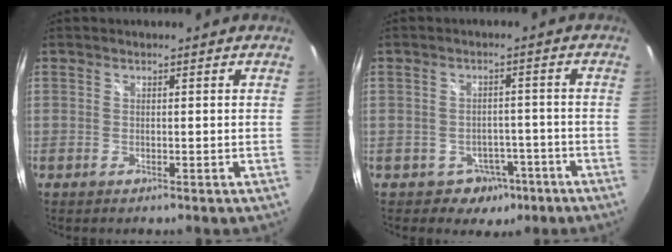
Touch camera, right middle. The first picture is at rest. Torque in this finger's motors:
{"motor_torque": [-0.26, -0.14, -0.01, -0.01]}